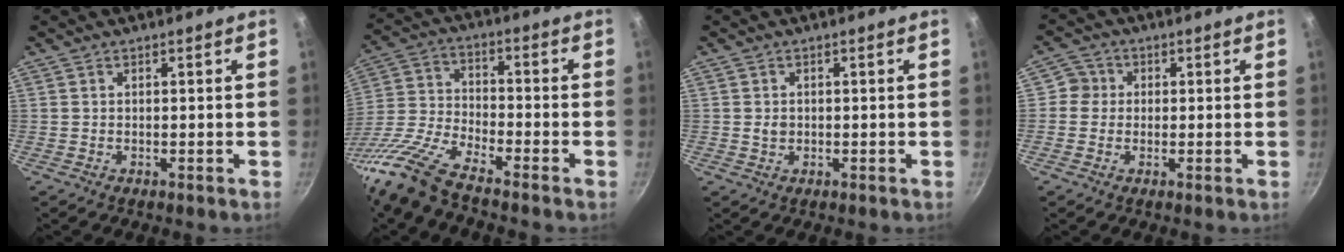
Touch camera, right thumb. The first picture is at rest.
{"total": 13.5, "force": [-10.8, 2.8, 7.5], "torque": [-0.164, 0.046, -0.233]}
{"total": 1.5, "force": [0.1, 1.3, 0.6], "torque": [-0.007, -0.001, 0.001]}
{"total": 3.6, "force": [0.0, 3.5, 0.7], "torque": [0.014, 0.006, -0.012]}